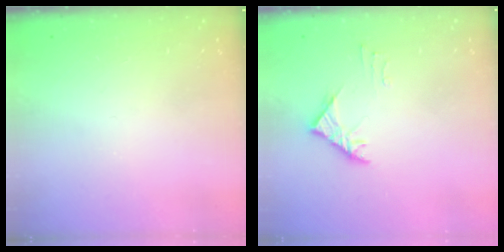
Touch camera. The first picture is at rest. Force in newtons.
{"total": 3.3, "press": 3.2, "slide": 0.8}